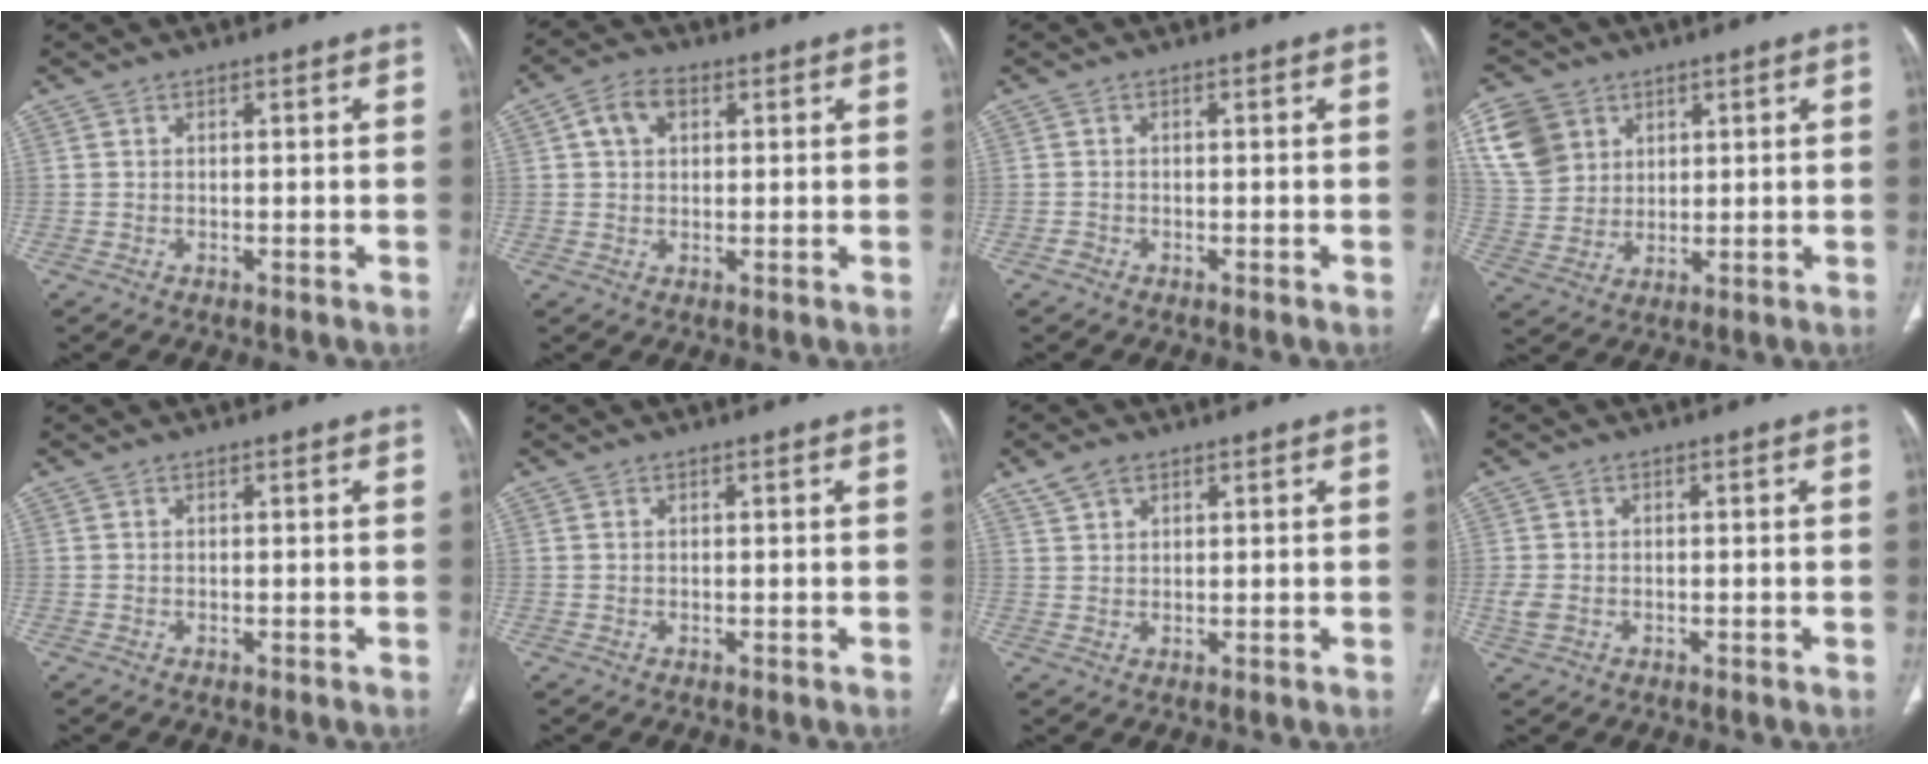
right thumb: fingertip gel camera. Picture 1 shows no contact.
{"total": 5.5, "force": [1.8, 3.8, 3.5], "torque": [-0.053, 0.008, 0.029]}
{"total": 0.8, "force": [-0.6, 0.4, 0.3], "torque": [-0.004, 0.001, -0.017]}
{"total": 10.8, "force": [4.7, 8.7, 4.3], "torque": [-0.070, -0.006, 0.102]}
{"total": 0.0}
{"total": 0.0}
{"total": 3.4, "force": [2.3, 1.9, 1.7], "torque": [-0.032, 0.002, 0.051]}
{"total": 2.4, "force": [-0.6, 1.7, 1.6], "torque": [-0.043, -0.001, -0.012]}